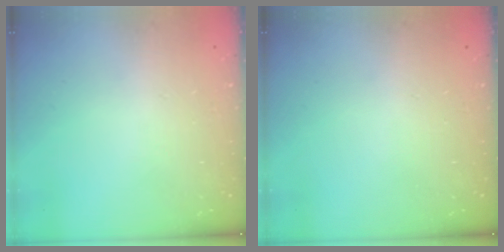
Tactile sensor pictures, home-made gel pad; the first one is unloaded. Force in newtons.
{"total": 0.0}